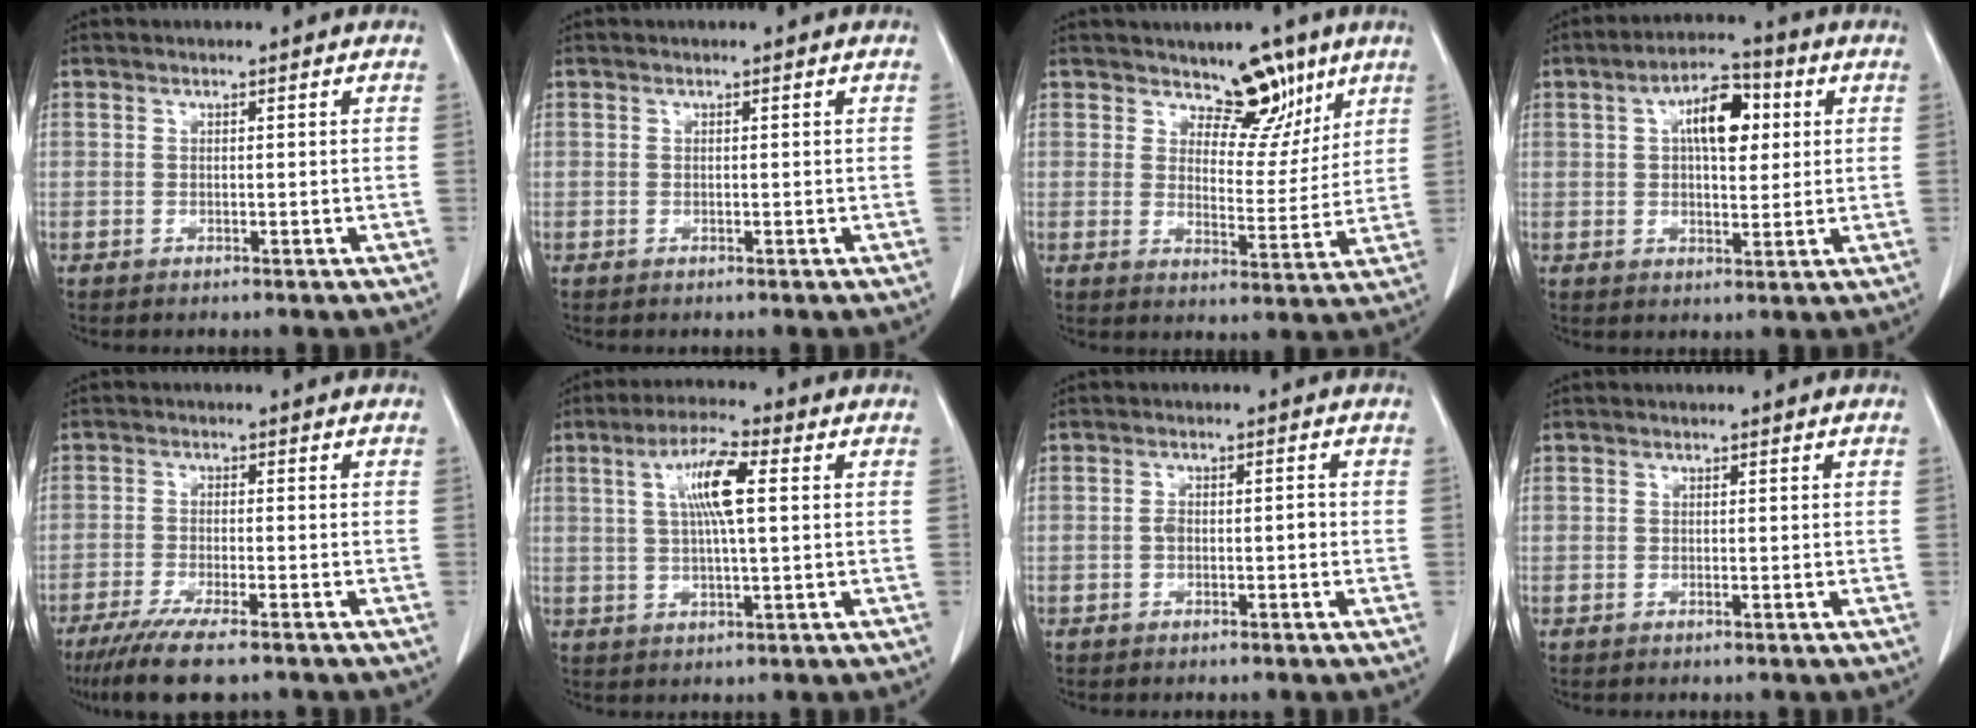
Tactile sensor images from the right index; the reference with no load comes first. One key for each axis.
{"total": 0.0}
{"total": 7.6, "fx": 5.5, "fy": 3.7, "fz": 3.7, "tx": -0.035, "ty": -0.010, "tz": 0.085}
{"total": 8.6, "fx": 2.3, "fy": 3.8, "fz": 7.3, "tx": -0.121, "ty": 0.022, "tz": 0.034}
{"total": 9.4, "fx": -7.0, "fy": 1.0, "fz": 6.1, "tx": -0.098, "ty": -0.022, "tz": -0.110}
{"total": 7.8, "fx": 1.9, "fy": 1.0, "fz": 7.5, "tx": -0.142, "ty": 0.011, "tz": 0.033}
{"total": 2.2, "fx": -0.5, "fy": 1.0, "fz": 1.8, "tx": -0.026, "ty": 0.009, "tz": -0.006}
{"total": 0.0}